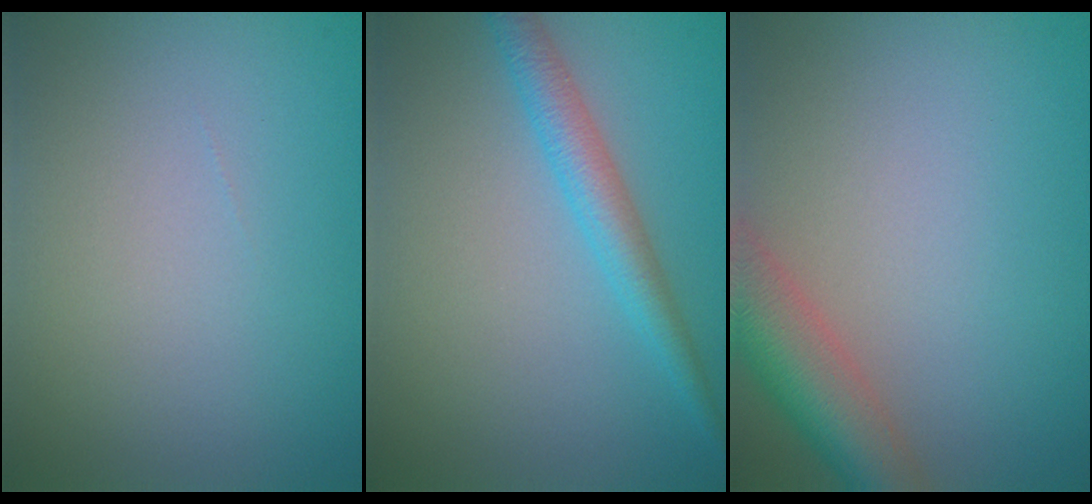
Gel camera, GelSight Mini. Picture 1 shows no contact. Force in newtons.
{"total": 3.0, "press": 3.0, "slide": 0.1}
{"total": 5.6, "press": 5.6, "slide": 0.3}